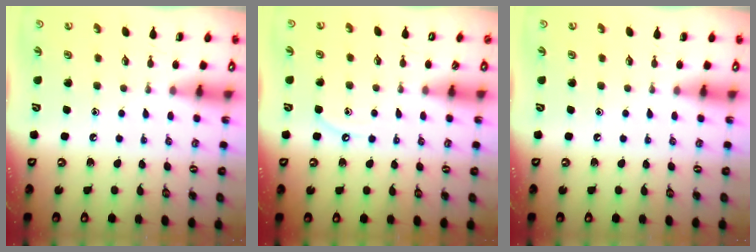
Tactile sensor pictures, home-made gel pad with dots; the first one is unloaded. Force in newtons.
{"total": 5.4, "press": 5.3, "slide": 0.7}
{"total": 0.0}